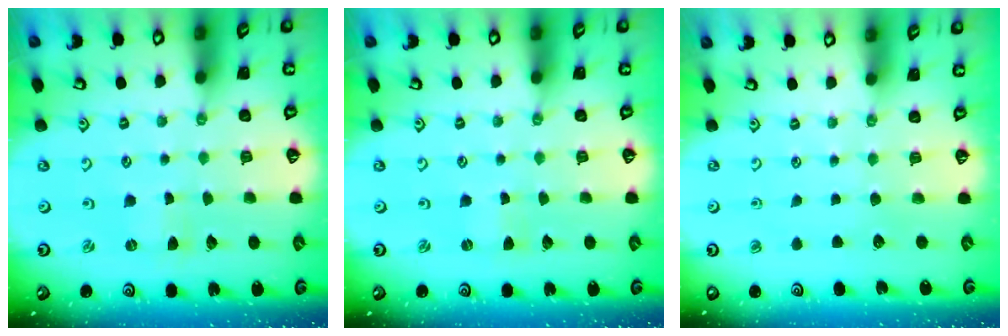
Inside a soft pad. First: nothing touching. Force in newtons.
{"total": 0.0}
{"total": 0.0}